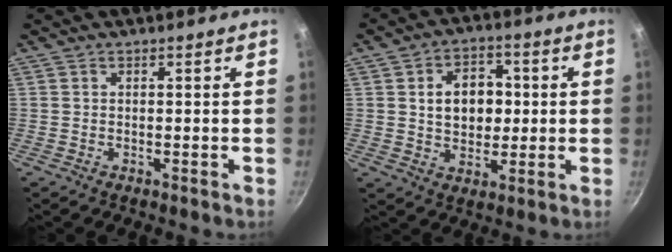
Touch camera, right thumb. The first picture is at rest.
{"total": 10.3, "force": [1.2, 7.6, 6.8], "torque": [-0.070, 0.007, 0.018]}